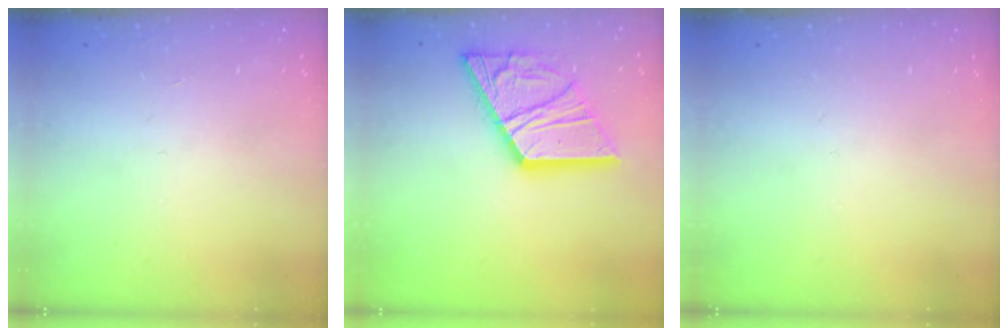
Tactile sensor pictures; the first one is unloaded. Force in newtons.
{"total": 21.8, "press": 21.7, "slide": 2.4}
{"total": 0.0}